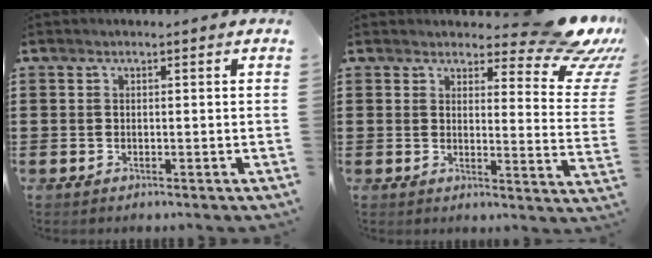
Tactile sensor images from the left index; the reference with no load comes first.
{"total": 9.9, "force": [7.8, 2.2, 5.7], "torque": [-0.079, -0.048, 0.135]}